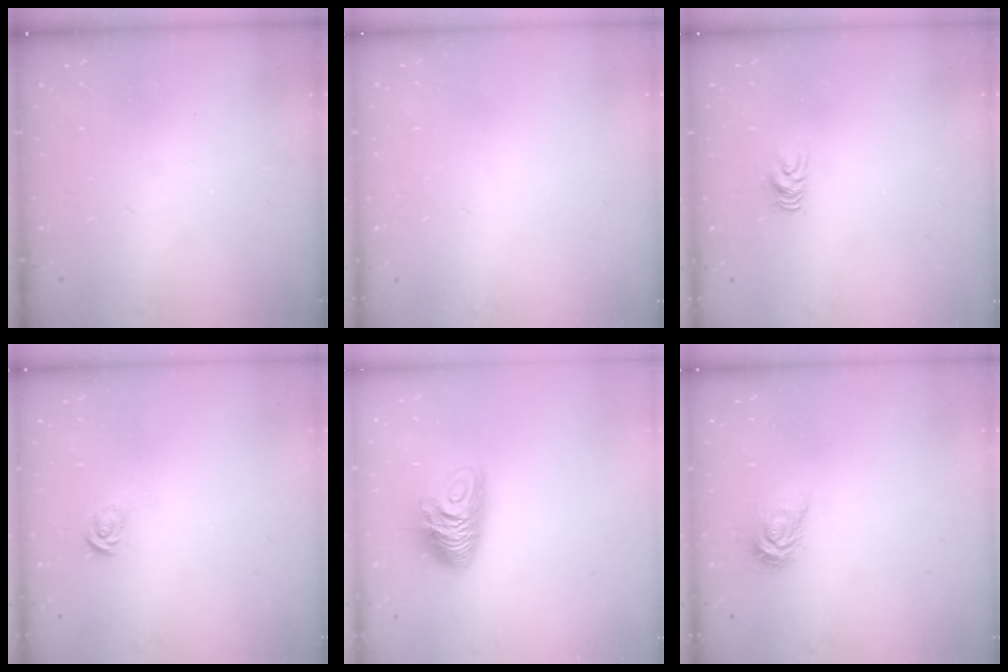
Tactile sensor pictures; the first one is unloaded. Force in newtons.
{"total": 0.0}
{"total": 6.3, "press": 6.2, "slide": 0.6}
{"total": 2.8, "press": 2.8, "slide": 0.2}
{"total": 9.8, "press": 9.8, "slide": 0.3}
{"total": 5.7, "press": 5.7, "slide": 0.2}